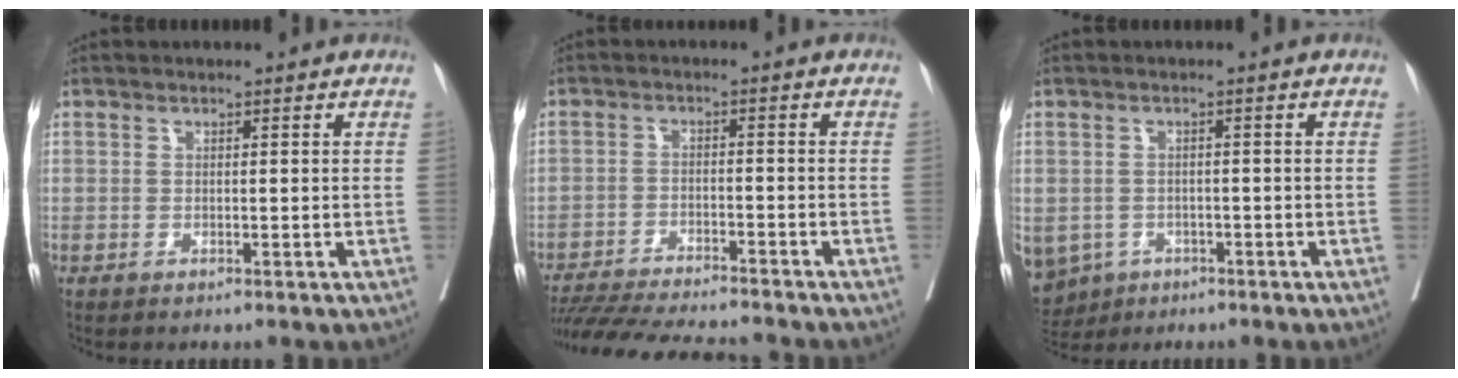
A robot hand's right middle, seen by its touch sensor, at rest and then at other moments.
{"total": 15.8, "force": [-14.5, 1.2, 6.2], "torque": [-0.108, -0.024, -0.216]}
{"total": 12.6, "force": [-6.1, 10.1, 4.5], "torque": [-0.140, -0.009, -0.080]}